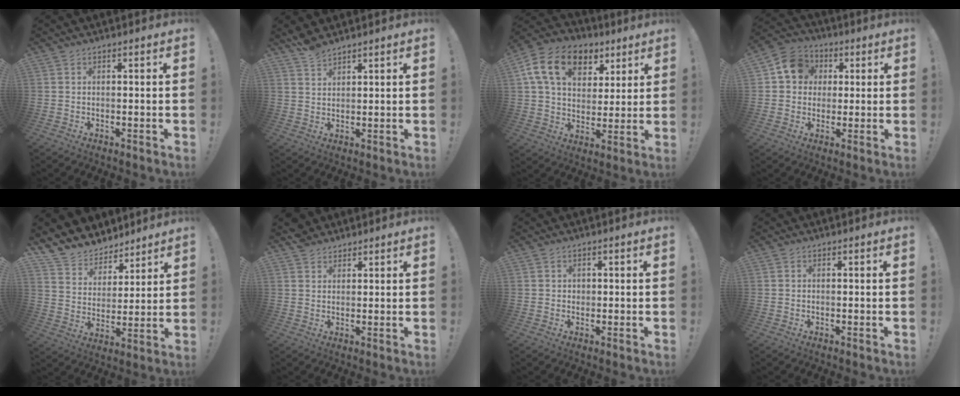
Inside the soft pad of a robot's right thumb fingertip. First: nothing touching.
{"total": 4.1, "force": [3.7, 1.2, 1.5], "torque": [-0.027, -0.023, 0.068]}
{"total": 17.1, "force": [8.0, 11.5, 9.9], "torque": [-0.162, -0.023, 0.149]}
{"total": 10.9, "force": [2.7, 9.5, 4.6], "torque": [-0.064, 0.007, 0.056]}
{"total": 9.6, "force": [7.9, 5.5, 0.6], "torque": [-0.028, -0.072, 0.154]}
{"total": 3.4, "force": [2.7, 2.0, 0.5], "torque": [-0.007, -0.012, 0.053]}
{"total": 1.1, "force": [0.2, 1.0, 0.3], "torque": [-0.004, 0.002, 0.003]}
{"total": 0.0}